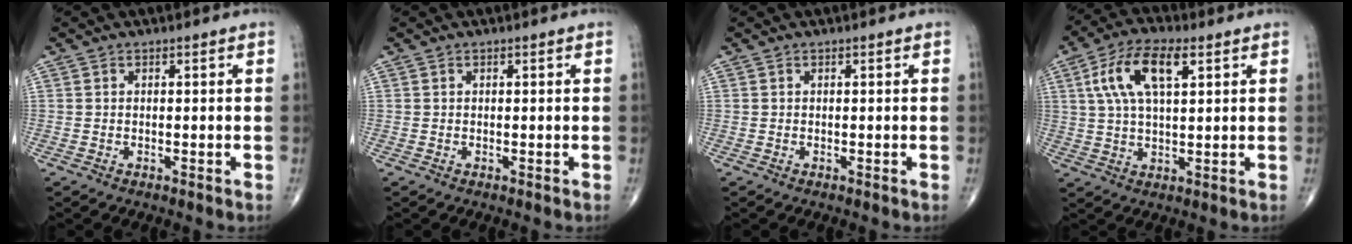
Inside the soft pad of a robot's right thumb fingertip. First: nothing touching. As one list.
[{"total": 0.0}, {"total": 0.0}, {"total": 11.5, "force": [4.0, 4.9, 9.6], "torque": [-0.190, 0.009, 0.073]}]